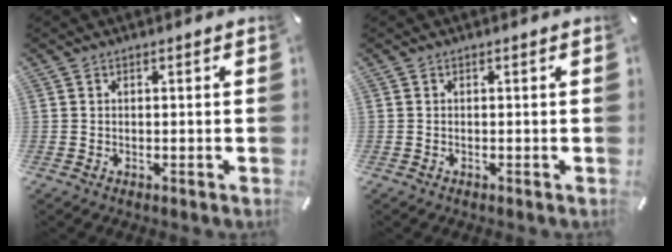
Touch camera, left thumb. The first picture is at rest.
{"total": 0.0}